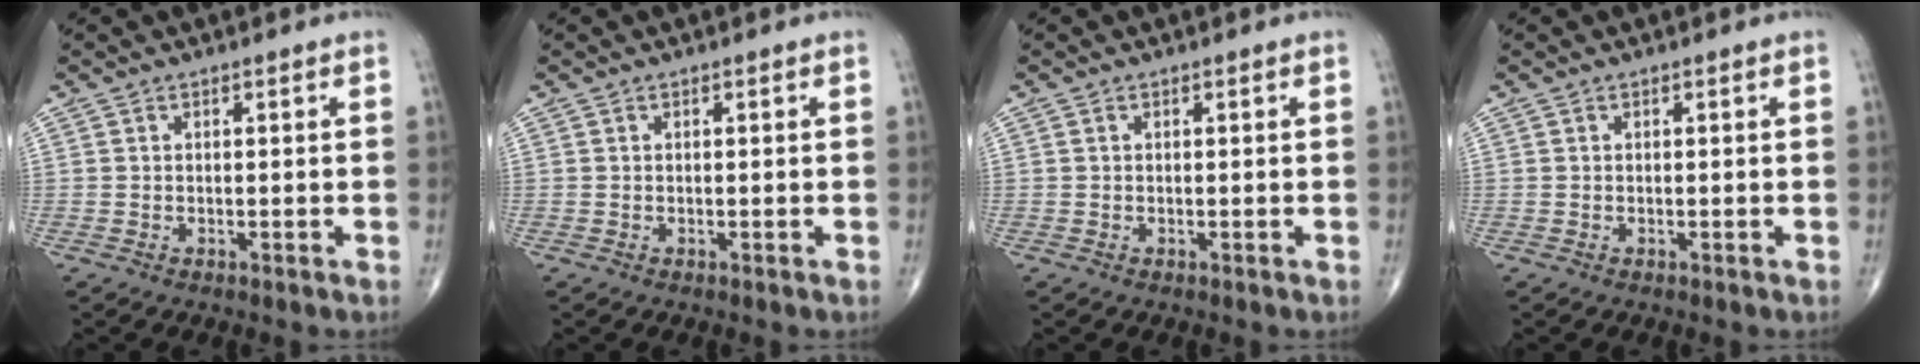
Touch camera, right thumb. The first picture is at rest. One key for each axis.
{"total": 0.0}
{"total": 0.0}
{"total": 0.0}